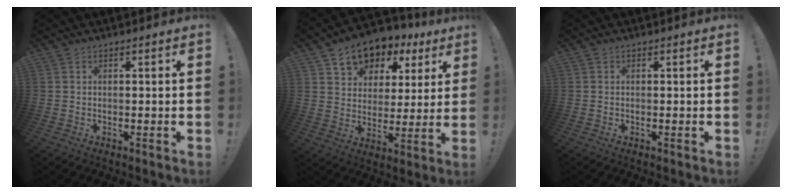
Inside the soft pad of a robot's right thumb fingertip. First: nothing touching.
{"total": 10.3, "force": [6.6, 7.1, 3.4], "torque": [-0.054, -0.049, 0.122]}
{"total": 0.0}